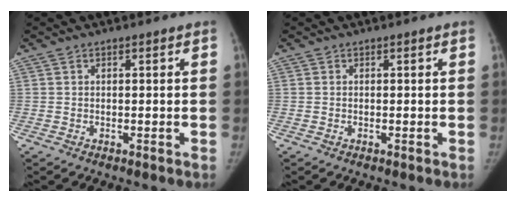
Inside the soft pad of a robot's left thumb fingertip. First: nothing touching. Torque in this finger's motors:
{"motor_torque": [0.00, 0.00, 0.19, -0.15, 0.01]}